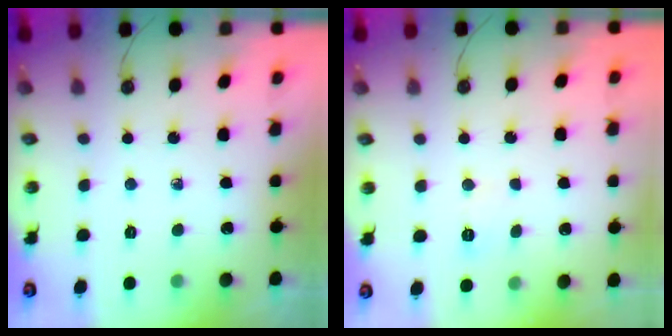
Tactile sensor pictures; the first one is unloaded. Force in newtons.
{"total": 4.5, "press": 4.4, "slide": 0.5}